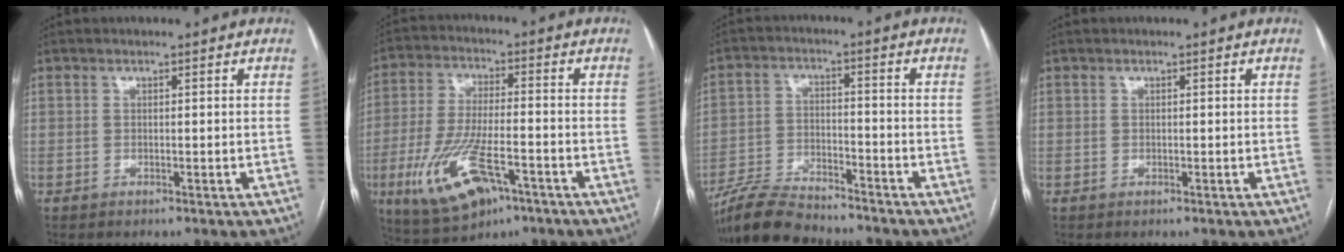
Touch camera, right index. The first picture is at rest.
{"total": 14.0, "force": [-6.4, 4.6, 11.6], "torque": [-0.239, -0.015, -0.103]}
{"total": 10.1, "force": [-9.2, 1.8, 3.8], "torque": [-0.074, -0.014, -0.166]}
{"total": 0.0}